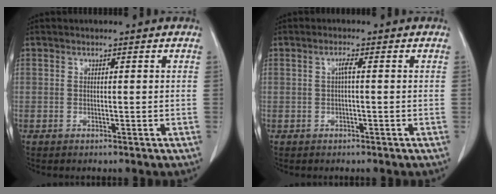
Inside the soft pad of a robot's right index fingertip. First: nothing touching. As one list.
[{"total": 1.6, "force": [0.2, 0.4, 1.6], "torque": [-0.036, 0.003, 0.005]}]